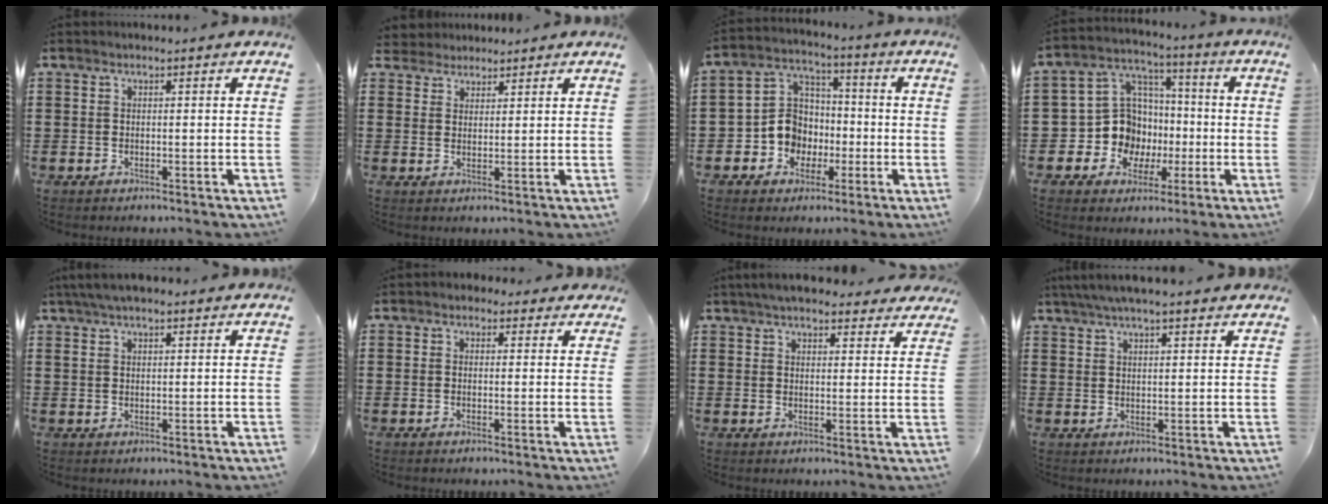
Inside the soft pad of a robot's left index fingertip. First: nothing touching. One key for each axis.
{"total": 2.4, "fx": 2.0, "fy": 1.1, "fz": -0.4, "tx": -0.003, "ty": 0.006, "tz": 0.039}
{"total": 8.1, "fx": -1.9, "fy": 7.4, "fz": 2.6, "tx": -0.094, "ty": 0.007, "tz": -0.039}
{"total": 11.0, "fx": -1.4, "fy": 10.3, "fz": 3.7, "tx": -0.121, "ty": 0.005, "tz": -0.018}
{"total": 3.7, "fx": 2.6, "fy": 1.2, "fz": 2.3, "tx": -0.051, "ty": 0.009, "tz": 0.048}
{"total": 1.7, "fx": 1.1, "fy": 1.3, "fz": 0.4, "tx": -0.006, "ty": 0.006, "tz": 0.018}
{"total": 5.2, "fx": 4.8, "fy": 0.9, "fz": 2.0, "tx": -0.050, "ty": -0.008, "tz": 0.090}
{"total": 4.3, "fx": 3.6, "fy": 0.2, "fz": 2.3, "tx": -0.053, "ty": -0.002, "tz": 0.065}